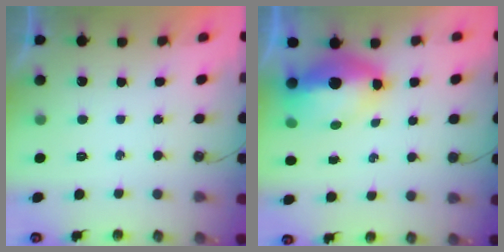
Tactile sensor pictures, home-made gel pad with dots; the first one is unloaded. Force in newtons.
{"total": 12.8, "press": 12.8, "slide": 1.2}